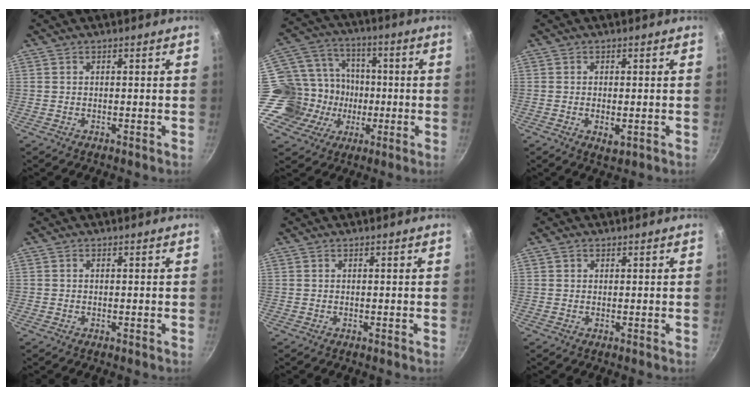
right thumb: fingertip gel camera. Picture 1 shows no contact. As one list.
[{"total": 18.4, "force": [-3.0, 16.5, 7.8], "torque": [-0.116, 0.049, -0.040]}, {"total": 2.8, "force": [-0.7, 1.3, 2.3], "torque": [-0.041, -0.007, -0.009]}, {"total": 0.5, "force": [0.1, 0.4, 0.3], "torque": [-0.005, 0.003, 0.001]}, {"total": 0.0}, {"total": 1.0, "force": [0.4, 0.9, 0.4], "torque": [-0.004, 0.003, 0.006]}]